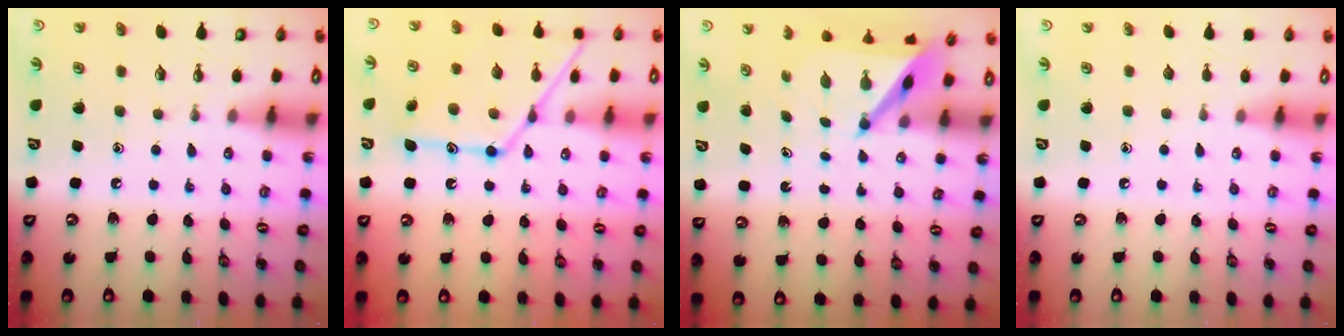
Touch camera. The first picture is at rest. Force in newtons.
{"total": 16.5, "press": 16.4, "slide": 1.4}
{"total": 5.2, "press": 5.2, "slide": 0.5}
{"total": 0.0}